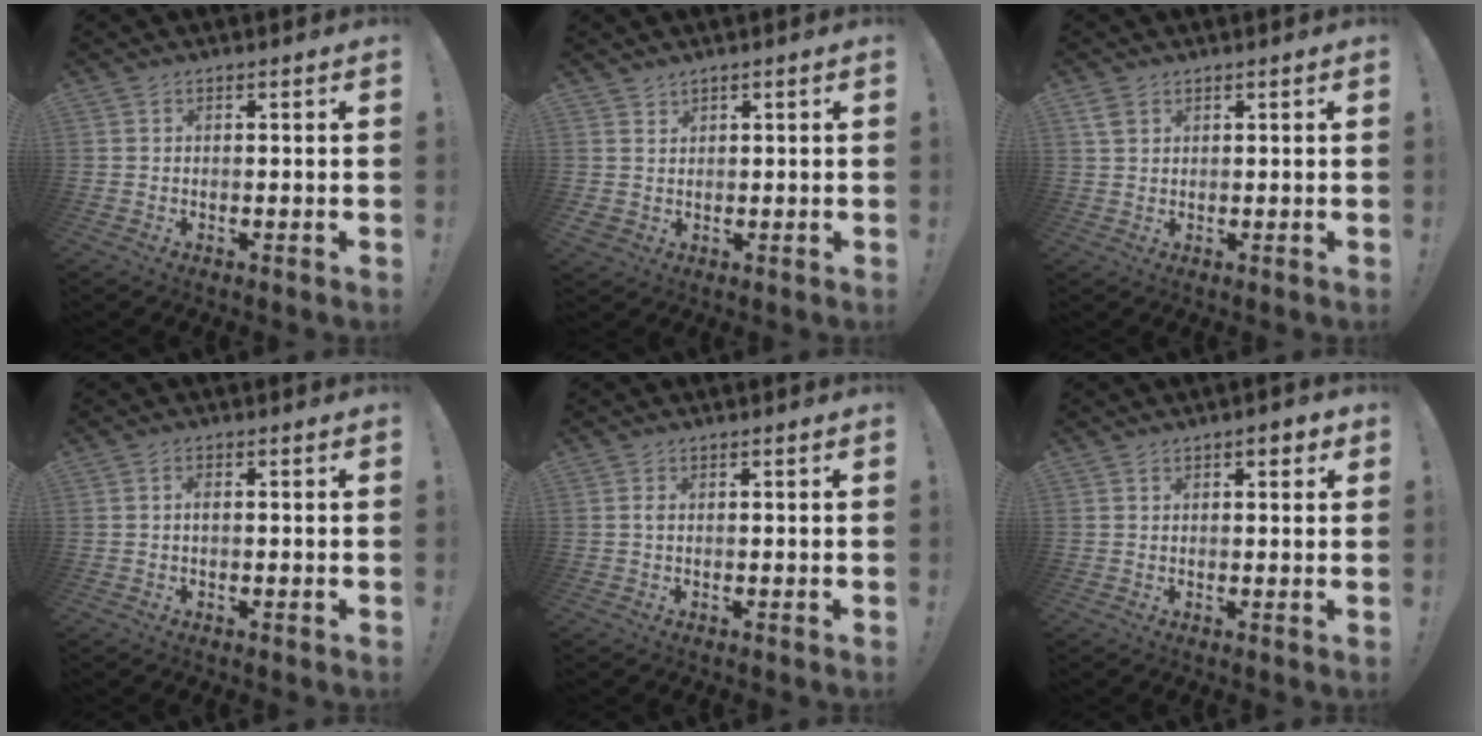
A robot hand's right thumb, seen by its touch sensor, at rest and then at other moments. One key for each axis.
{"total": 2.9, "fx": 1.9, "fy": 2.2, "fz": 0.0, "tx": 0.009, "ty": -0.012, "tz": 0.035}
{"total": 3.2, "fx": 1.8, "fy": 2.1, "fz": 1.7, "tx": -0.028, "ty": 0.000, "tz": 0.035}
{"total": 1.3, "fx": -0.2, "fy": 0.6, "fz": 1.2, "tx": -0.030, "ty": 0.007, "tz": -0.003}
{"total": 0.8, "fx": -0.2, "fy": 0.2, "fz": 0.7, "tx": -0.015, "ty": 0.002, "tz": -0.003}
{"total": 2.7, "fx": 1.2, "fy": 1.4, "fz": 2.0, "tx": -0.017, "ty": -0.003, "tz": 0.017}